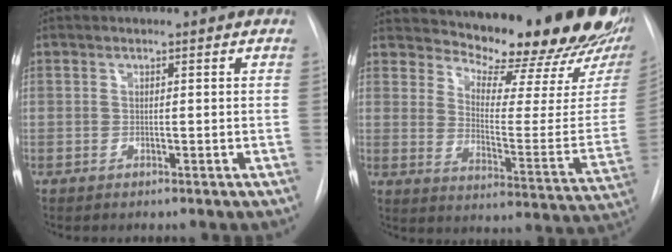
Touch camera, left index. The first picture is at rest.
{"total": 22.8, "force": [20.5, 3.0, 9.5], "torque": [-0.138, -0.117, 0.253]}